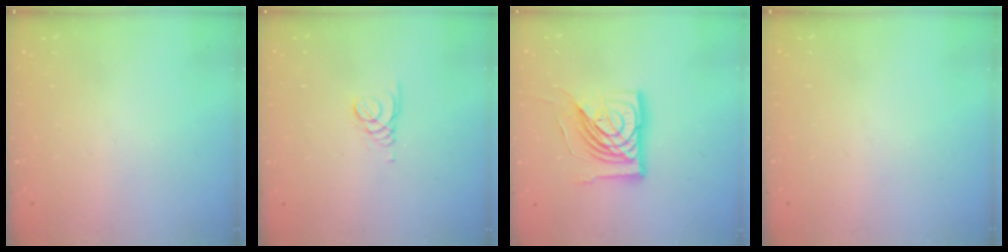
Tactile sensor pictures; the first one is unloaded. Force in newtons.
{"total": 1.4, "press": 1.4, "slide": 0.2}
{"total": 16.9, "press": 16.8, "slide": 1.9}
{"total": 0.0}